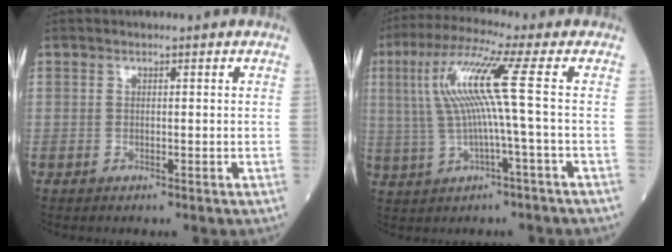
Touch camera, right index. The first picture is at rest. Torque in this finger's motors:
{"motor_torque": [1.43, 0.29, 0.82, 0.21]}